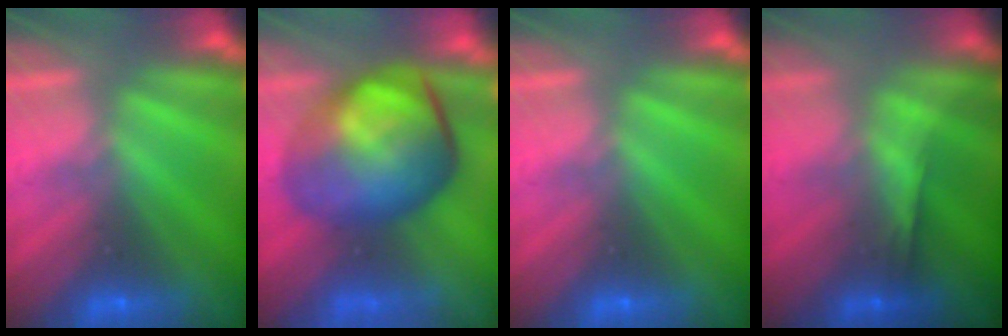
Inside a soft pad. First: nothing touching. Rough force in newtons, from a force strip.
{"total": 7.6}
{"total": 0.0}
{"total": 1.4}